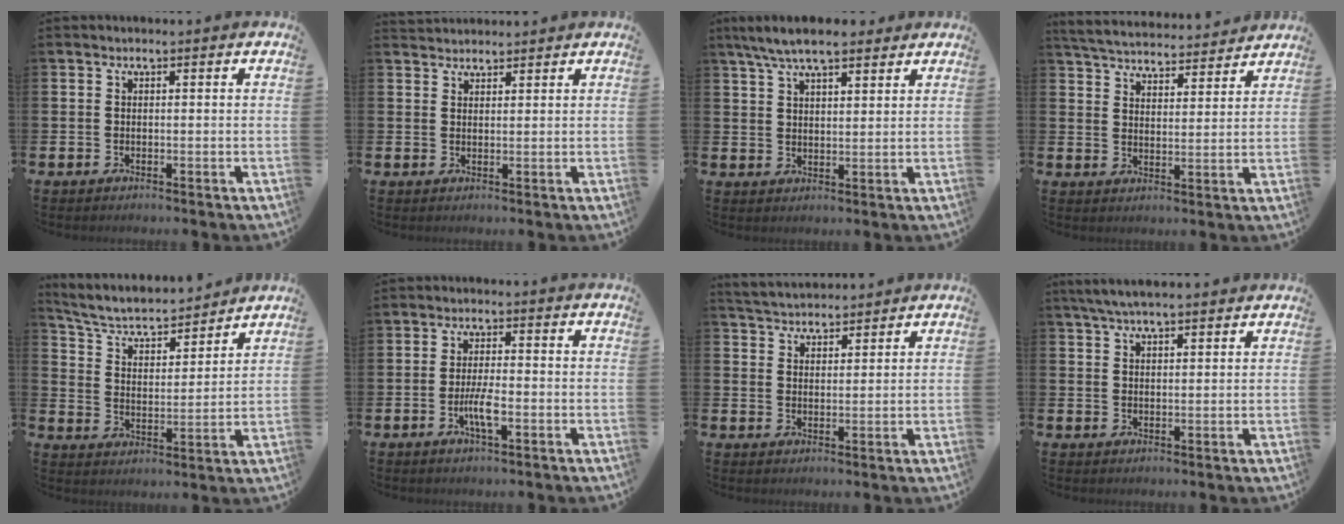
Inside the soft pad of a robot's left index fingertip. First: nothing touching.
{"total": 2.1, "force": [2.0, 0.5, -0.1], "torque": [-0.004, -0.003, 0.038]}
{"total": 6.6, "force": [5.7, 1.5, 2.8], "torque": [-0.078, -0.011, 0.107]}
{"total": 5.3, "force": [5.3, 0.8, 0.5], "torque": [-0.031, -0.038, 0.092]}
{"total": 5.6, "force": [5.1, 1.5, 1.8], "torque": [-0.070, -0.040, 0.082]}
{"total": 3.6, "force": [-1.2, 0.7, 3.3], "torque": [-0.072, 0.001, -0.023]}
{"total": 4.1, "force": [4.0, 0.6, -0.1], "torque": [-0.021, -0.017, 0.076]}
{"total": 4.5, "force": [4.1, 0.6, 1.8], "torque": [-0.046, -0.004, 0.076]}